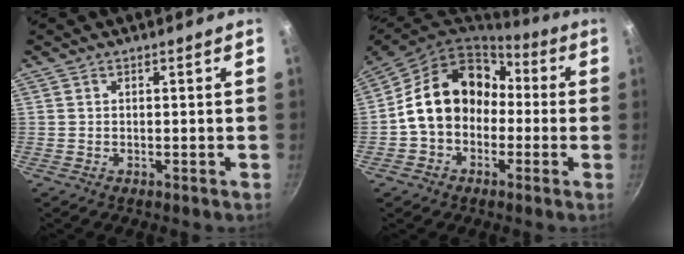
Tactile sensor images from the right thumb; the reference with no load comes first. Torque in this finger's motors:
{"motor_torque": [-0.75, 2.11, 1.32, -0.61, 0.59]}